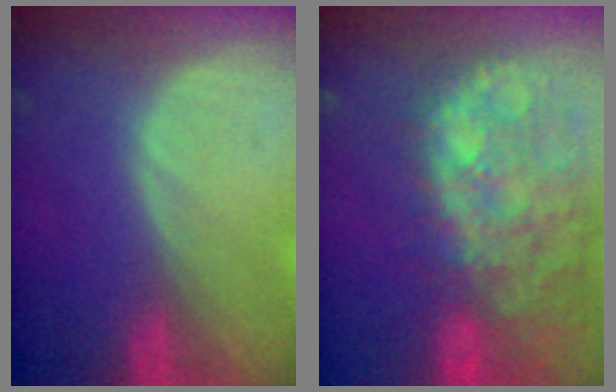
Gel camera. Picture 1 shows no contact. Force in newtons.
{"total": 13.5, "press": 11.6, "slide": 6.8}